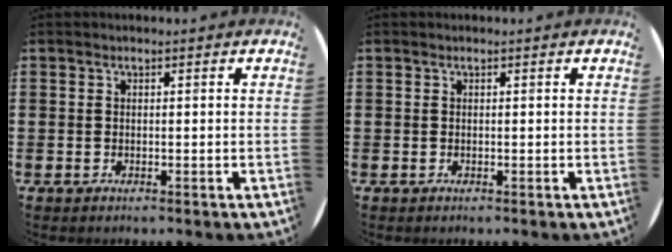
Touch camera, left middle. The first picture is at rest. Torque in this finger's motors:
{"motor_torque": [-0.01, 0.01, 0.01, 0.00]}